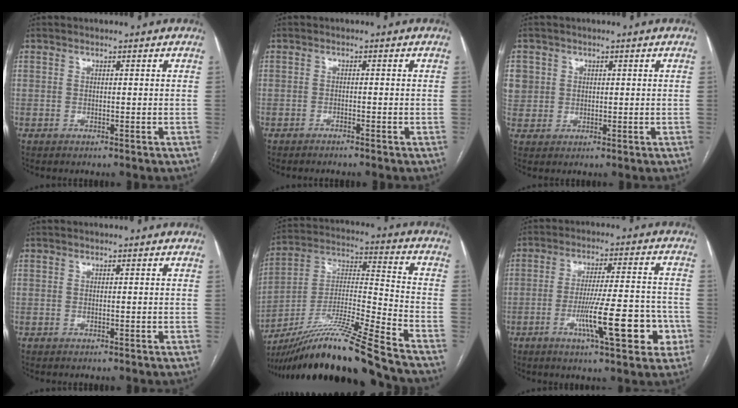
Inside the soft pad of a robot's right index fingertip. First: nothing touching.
{"total": 1.3, "force": [-1.2, -0.2, 0.5], "torque": [-0.008, 0.000, -0.018]}
{"total": 6.2, "force": [1.5, 5.9, 1.4], "torque": [-0.047, 0.017, 0.040]}
{"total": 0.0}
{"total": 20.6, "force": [-17.0, -1.7, 11.5], "torque": [-0.221, -0.014, -0.308]}
{"total": 12.6, "force": [-4.5, 2.0, 11.6], "torque": [-0.183, 0.007, -0.064]}